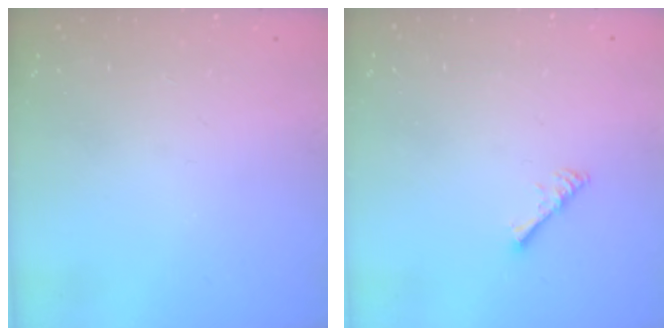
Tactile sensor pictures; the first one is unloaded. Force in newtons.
{"total": 3.4, "press": 3.4, "slide": 0.6}